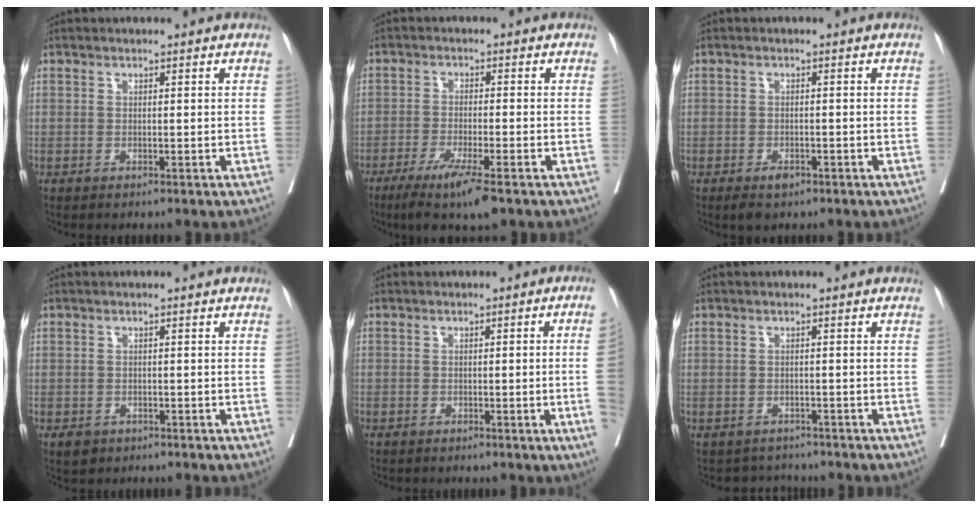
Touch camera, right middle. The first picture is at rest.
{"total": 9.2, "force": [-6.2, 0.1, 6.7], "torque": [-0.116, -0.025, -0.103]}
{"total": 2.6, "force": [-1.6, 1.3, 1.6], "torque": [-0.027, -0.002, -0.019]}
{"total": 2.1, "force": [-1.4, 1.5, 0.7], "torque": [-0.010, 0.001, -0.016]}
{"total": 5.0, "force": [-1.0, -1.5, 4.7], "torque": [-0.055, -0.006, -0.012]}
{"total": 3.1, "force": [-2.8, 1.2, -0.5], "torque": [0.006, 0.005, -0.042]}